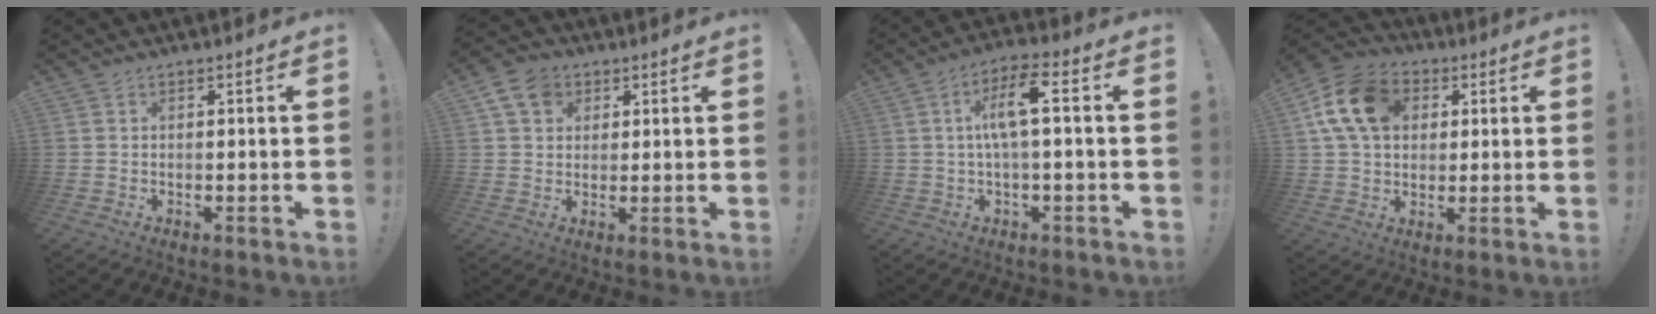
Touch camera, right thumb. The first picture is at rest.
{"total": 8.2, "force": [3.5, 6.4, 3.7], "torque": [-0.058, -0.005, 0.070]}
{"total": 8.8, "force": [1.1, 1.6, 8.6], "torque": [-0.157, 0.007, 0.015]}
{"total": 15.6, "force": [4.3, 11.8, 9.3], "torque": [-0.161, 0.002, 0.087]}